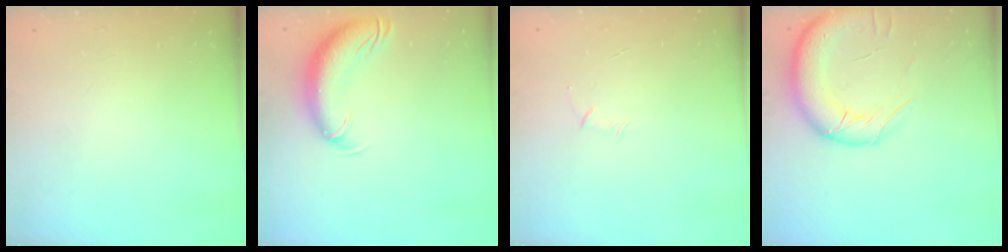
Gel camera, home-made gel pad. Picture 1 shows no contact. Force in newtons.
{"total": 12.9, "press": 12.6, "slide": 3.0}
{"total": 4.0, "press": 3.9, "slide": 0.9}
{"total": 16.1, "press": 15.9, "slide": 2.5}